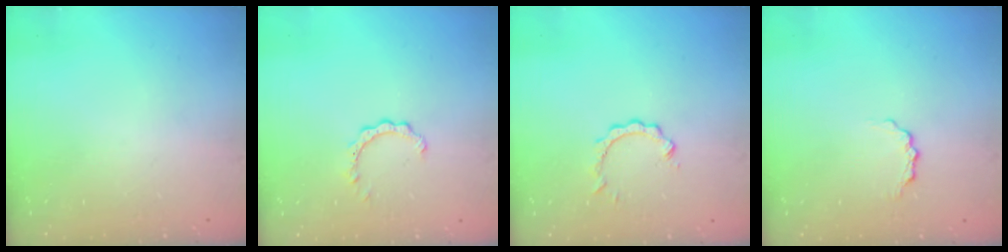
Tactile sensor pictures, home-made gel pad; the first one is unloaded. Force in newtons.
{"total": 2.3, "press": 2.3, "slide": 0.3}
{"total": 3.2, "press": 3.2, "slide": 0.3}
{"total": 3.2, "press": 3.2, "slide": 0.5}